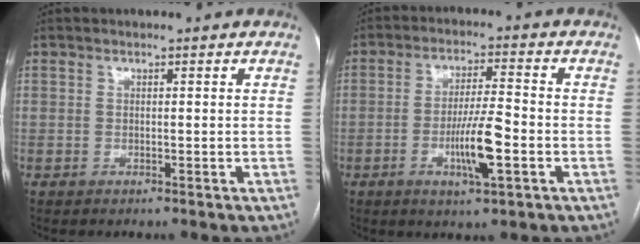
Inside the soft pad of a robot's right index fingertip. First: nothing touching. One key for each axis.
{"total": 8.2, "fx": -2.6, "fy": 0.8, "fz": 7.7, "tx": -0.141, "ty": -0.002, "tz": -0.045}